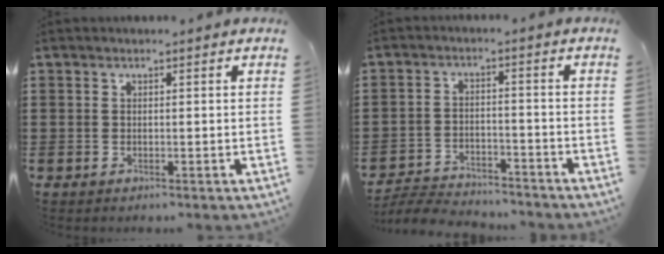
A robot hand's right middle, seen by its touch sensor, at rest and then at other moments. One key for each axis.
{"total": 5.0, "fx": -4.9, "fy": 0.7, "fz": 0.8, "tx": -0.025, "ty": 0.005, "tz": -0.104}